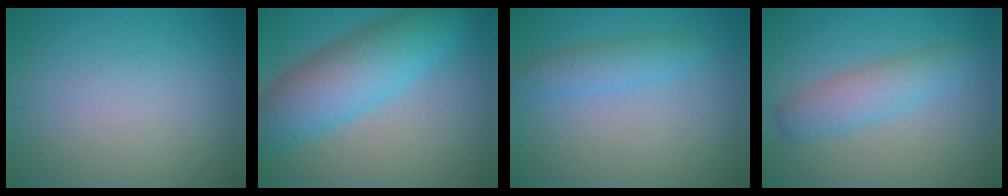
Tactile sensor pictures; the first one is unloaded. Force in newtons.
{"total": 7.9, "press": 7.9, "slide": 0.1}
{"total": 2.4, "press": 2.4, "slide": 0.1}
{"total": 3.5, "press": 3.5, "slide": 0.0}